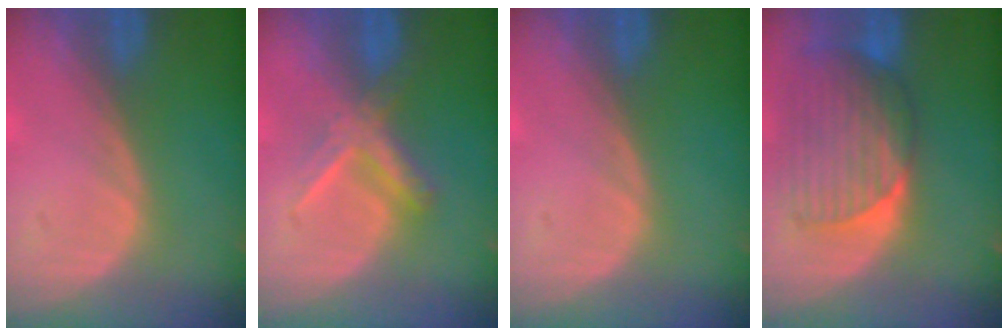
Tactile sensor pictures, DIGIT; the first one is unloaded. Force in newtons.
{"total": 5.5, "press": 5.4, "slide": 1.1}
{"total": 0.0}
{"total": 9.0, "press": 8.5, "slide": 2.9}